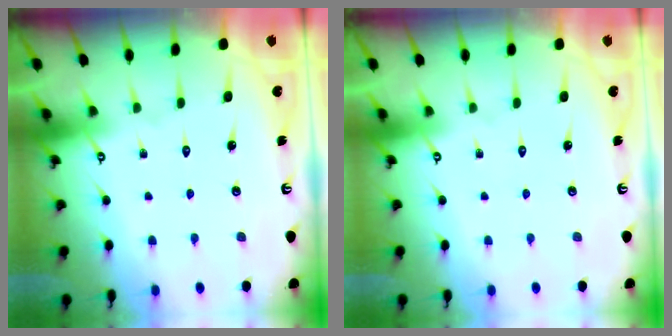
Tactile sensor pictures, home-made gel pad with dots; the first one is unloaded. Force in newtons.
{"total": 0.0}